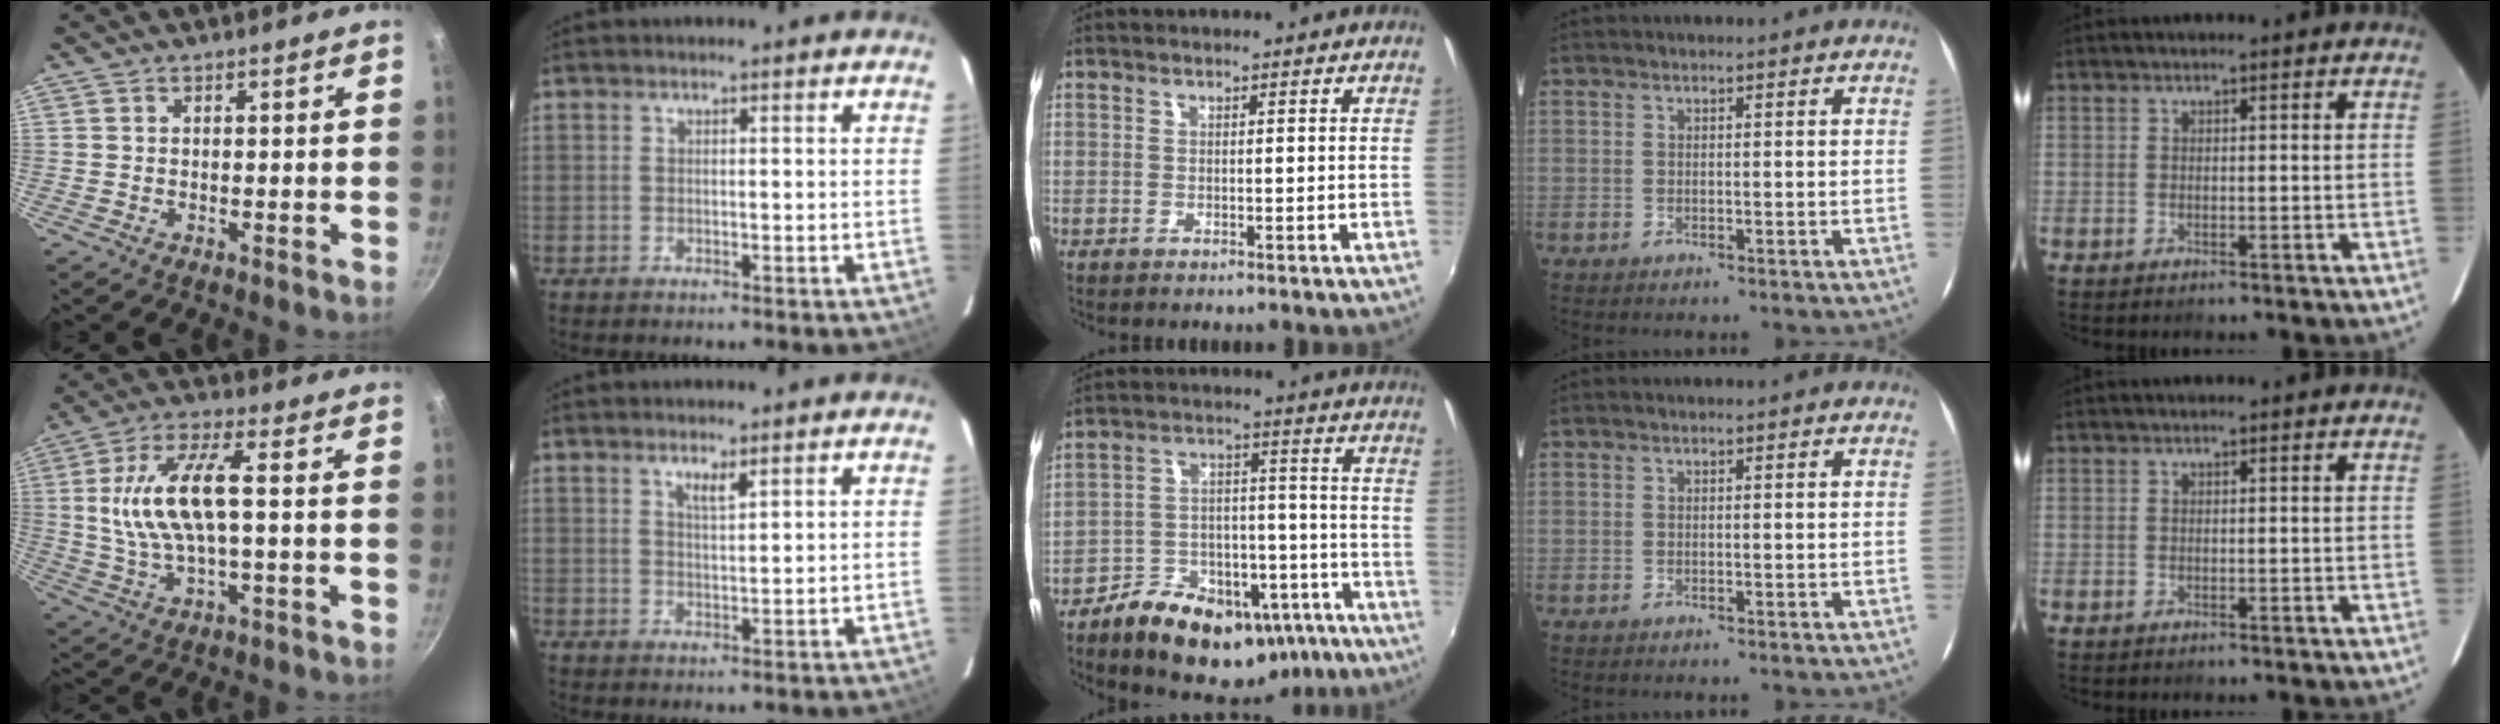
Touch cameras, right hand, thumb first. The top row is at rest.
{"thumb": {"total": 13.4, "force": [0.8, 4.9, 12.5], "torque": [-0.249, 0.013, 0.013]}, "index": {"total": 2.5, "force": [1.6, 0.5, 1.8], "torque": [-0.029, 0.002, 0.029]}, "middle": {"total": 23.1, "force": [-15.6, 12.2, 11.9], "torque": [-0.202, 0.026, -0.196]}}